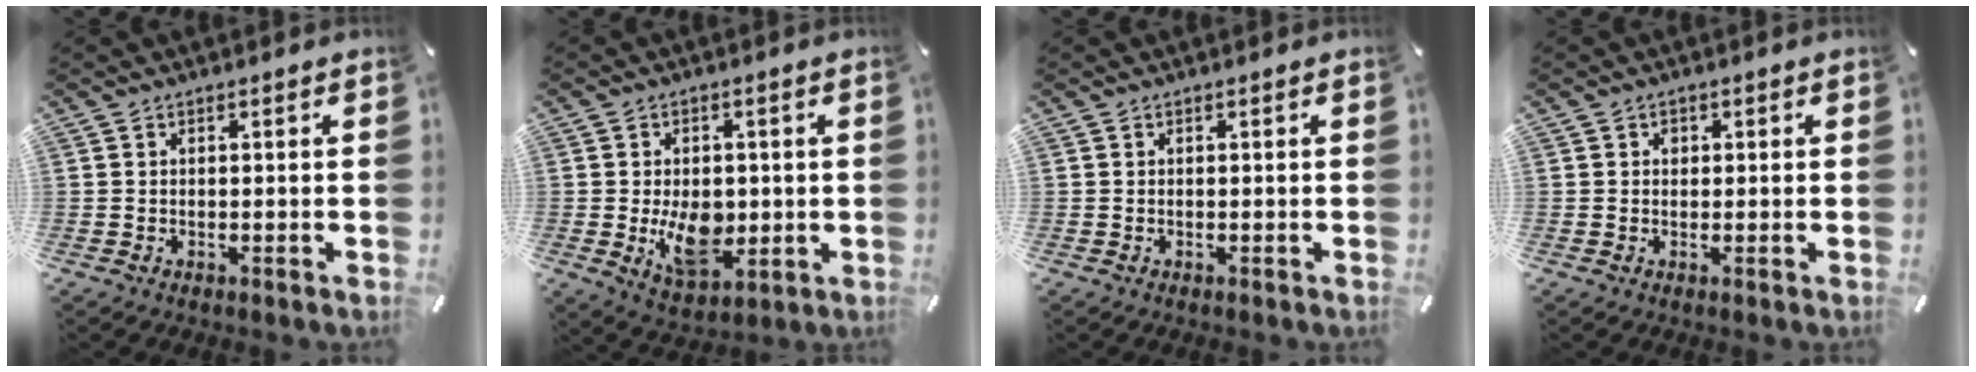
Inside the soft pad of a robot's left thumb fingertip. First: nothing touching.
{"total": 10.3, "force": [-1.2, 6.9, 7.5], "torque": [-0.126, -0.008, -0.018]}
{"total": 0.0}
{"total": 1.0, "force": [0.1, 1.0, 0.3], "torque": [0.000, 0.000, -0.001]}